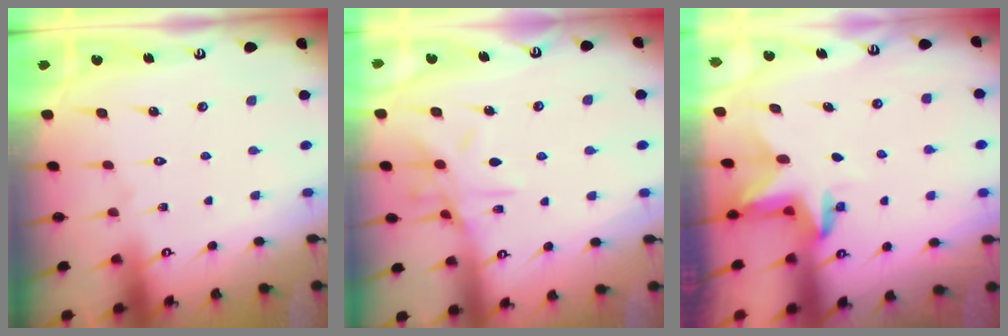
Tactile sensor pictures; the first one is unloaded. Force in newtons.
{"total": 11.0, "press": 10.9, "slide": 0.7}
{"total": 3.3, "press": 3.3, "slide": 0.1}